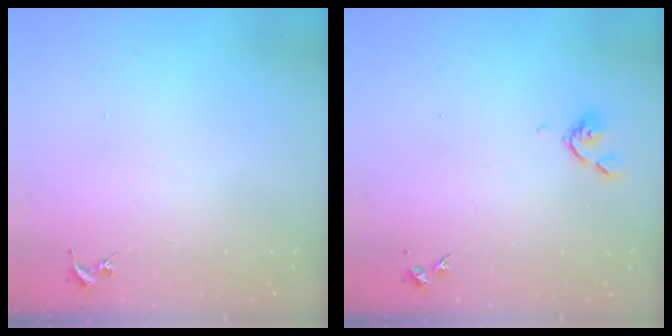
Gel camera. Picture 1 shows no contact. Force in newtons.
{"total": 5.3, "press": 5.2, "slide": 1.1}